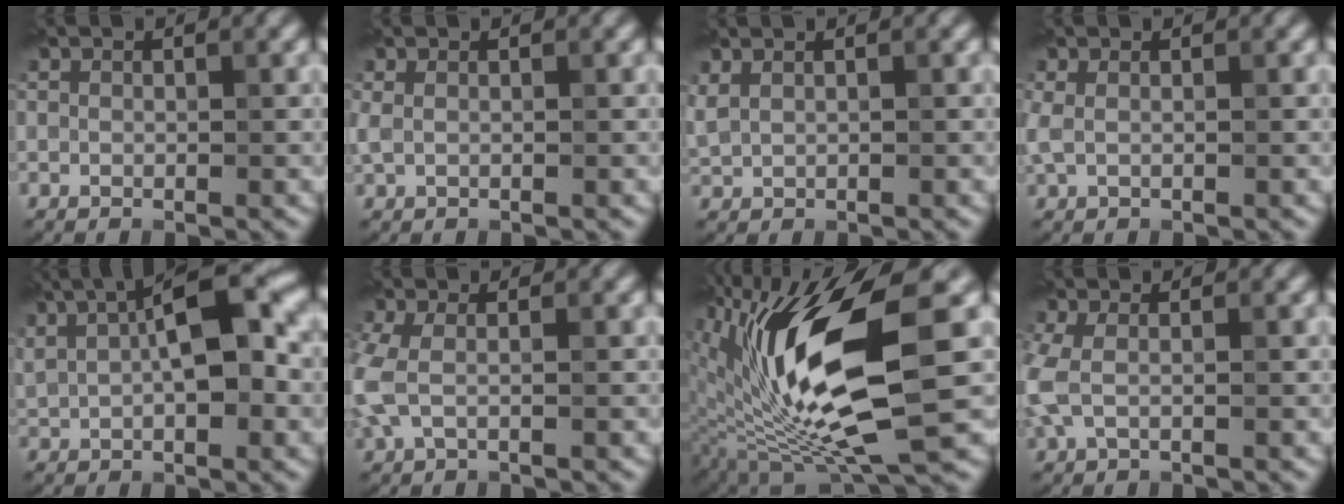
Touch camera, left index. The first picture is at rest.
{"total": 0.8, "force": [0.3, 0.3, 0.6], "torque": [-0.015, 0.003, 0.005]}
{"total": 1.2, "force": [0.9, 0.4, 0.7], "torque": [-0.018, 0.002, 0.024]}
{"total": 1.1, "force": [0.2, 0.5, 1.0], "torque": [-0.024, 0.005, 0.001]}
{"total": 10.3, "force": [2.5, 4.0, 9.2], "torque": [-0.153, 0.015, 0.038]}
{"total": 3.0, "force": [-0.2, 1.5, 2.5], "torque": [-0.076, 0.001, -0.011]}
{"total": 14.6, "force": [1.7, 5.0, 13.6], "torque": [-0.257, -0.010, 0.030]}
{"total": 2.6, "force": [-0.1, 1.2, 2.3], "torque": [-0.068, 0.003, -0.010]}